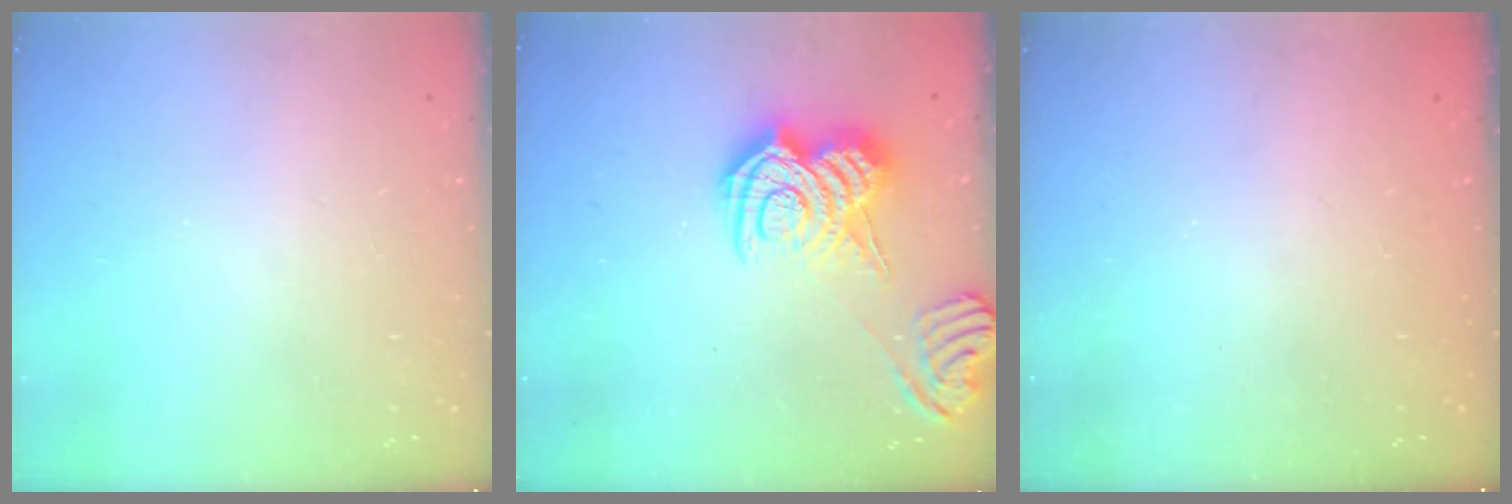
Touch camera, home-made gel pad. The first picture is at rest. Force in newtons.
{"total": 12.3, "press": 12.3, "slide": 0.6}
{"total": 2.3, "press": 2.2, "slide": 0.8}